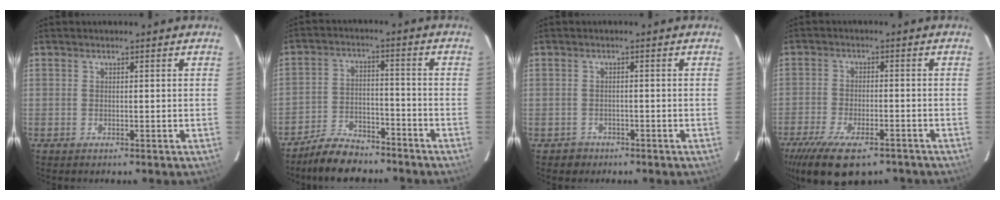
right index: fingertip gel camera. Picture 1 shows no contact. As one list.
[{"total": 9.9, "force": [-8.3, 4.1, 3.5], "torque": [-0.090, 0.014, -0.134]}, {"total": 2.3, "force": [-1.4, 1.8, 0.0], "torque": [-0.006, 0.006, -0.017]}, {"total": 15.4, "force": [-10.9, 5.8, 9.2], "torque": [-0.199, -0.043, -0.175]}]